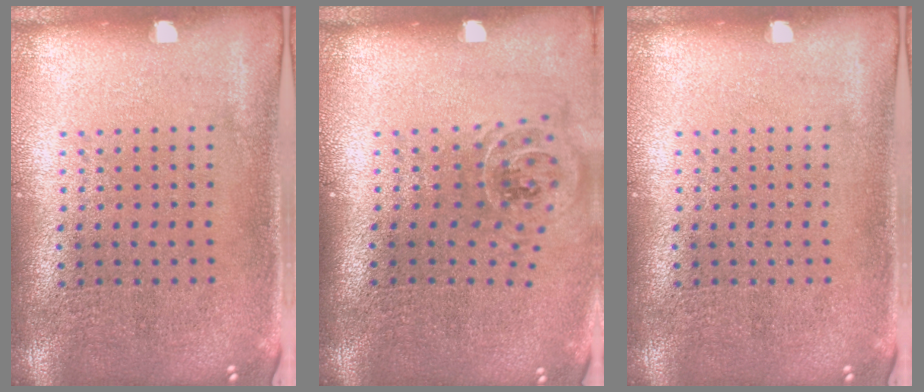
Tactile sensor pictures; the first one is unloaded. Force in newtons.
{"total": 1.1, "press": 1.0, "slide": 0.3}
{"total": 0.0}